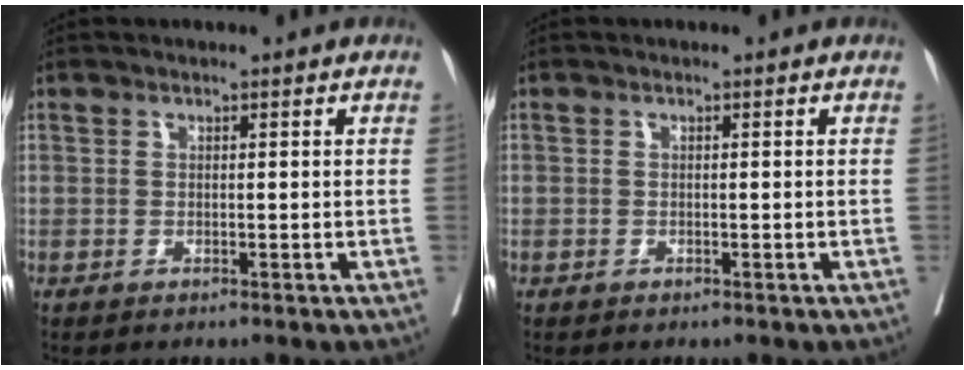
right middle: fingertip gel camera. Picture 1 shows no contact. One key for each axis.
{"total": 0.6, "fx": -0.3, "fy": 0.5, "fz": -0.1, "tx": -0.004, "ty": 0.005, "tz": -0.008}